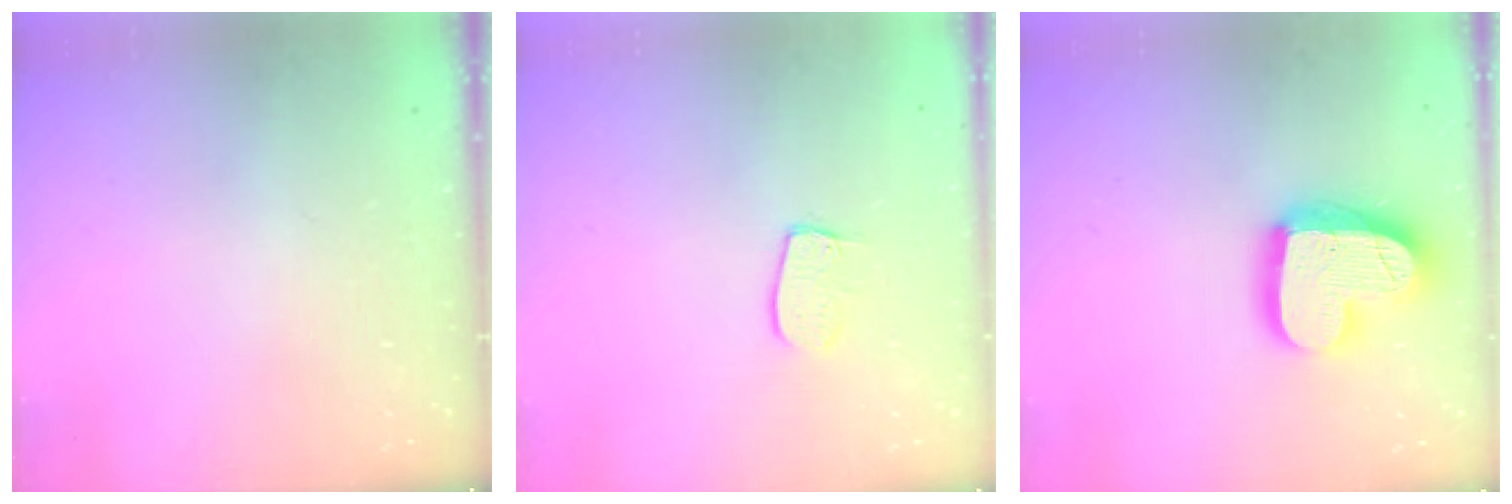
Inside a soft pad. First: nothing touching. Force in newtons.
{"total": 6.9, "press": 6.9, "slide": 0.2}
{"total": 18.7, "press": 18.7, "slide": 1.4}